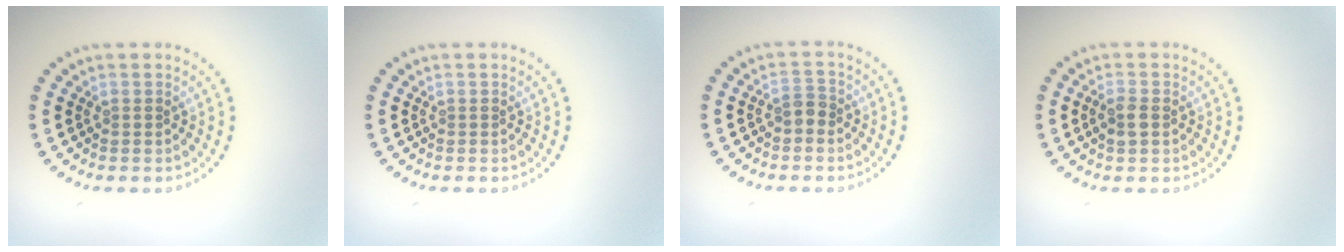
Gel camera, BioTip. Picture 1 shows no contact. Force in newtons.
{"total": 0.0}
{"total": 1.4, "press": 1.2, "slide": 0.6}
{"total": 1.6, "press": 1.6, "slide": 0.3}